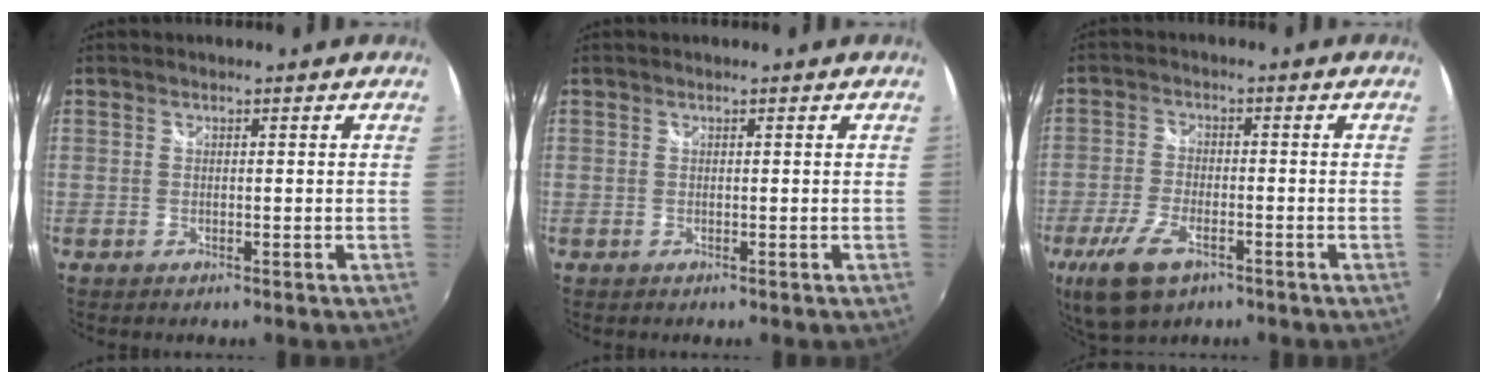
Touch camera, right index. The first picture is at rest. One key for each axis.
{"total": 0.0}
{"total": 10.9, "fx": -6.1, "fy": 5.1, "fz": 7.4, "tx": -0.177, "ty": -0.024, "tz": -0.111}